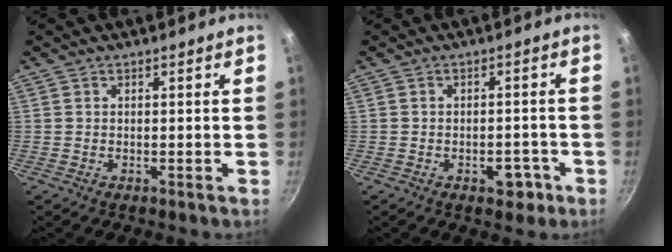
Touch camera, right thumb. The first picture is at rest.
{"total": 7.0, "force": [-3.3, 4.3, 4.5], "torque": [-0.028, 0.028, -0.036]}